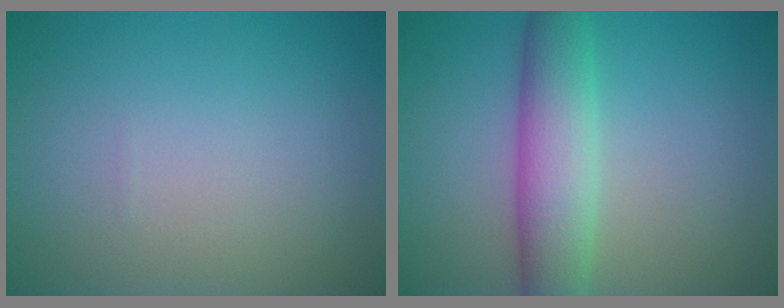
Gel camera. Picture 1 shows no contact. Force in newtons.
{"total": 5.7, "press": 5.7, "slide": 0.1}